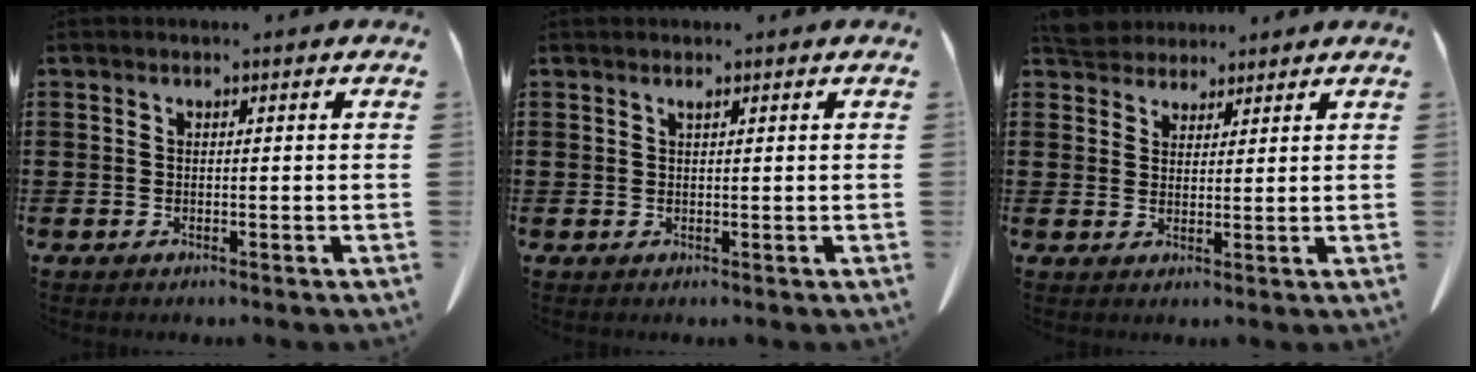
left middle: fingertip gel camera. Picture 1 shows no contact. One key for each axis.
{"total": 0.7, "fx": 0.5, "fy": 0.0, "fz": 0.5, "tx": -0.010, "ty": -0.002, "tz": 0.012}
{"total": 4.7, "fx": 4.4, "fy": 1.4, "fz": 0.8, "tx": -0.031, "ty": -0.009, "tz": 0.084}